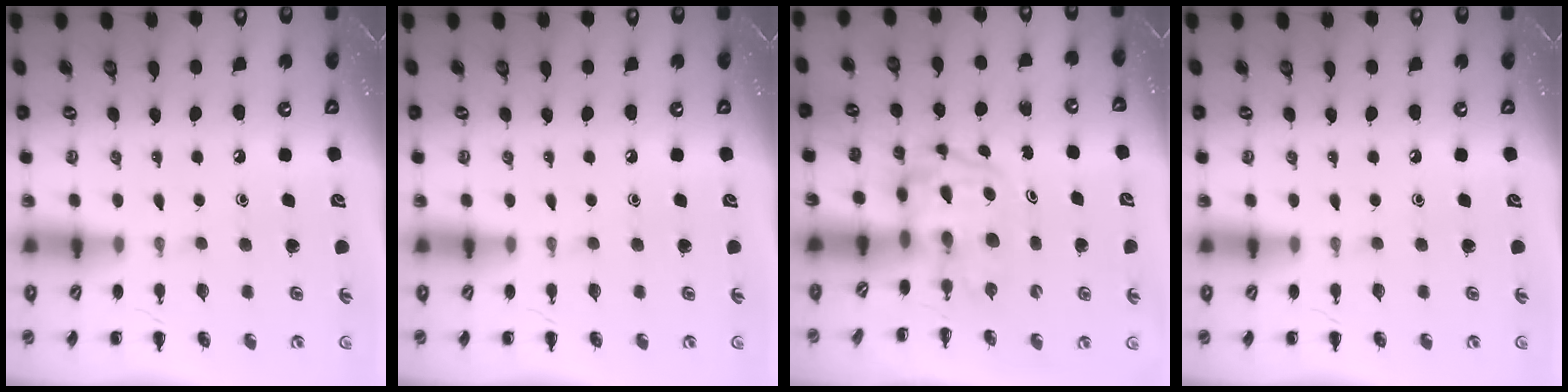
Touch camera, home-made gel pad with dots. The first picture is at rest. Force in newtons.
{"total": 0.0}
{"total": 3.8, "press": 3.8, "slide": 0.6}
{"total": 0.0}